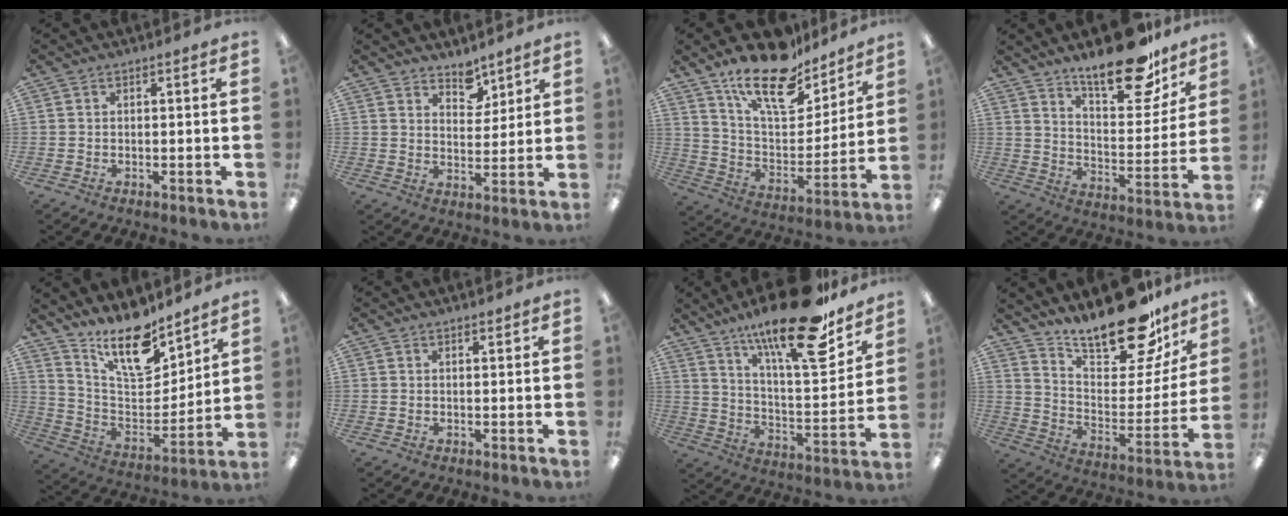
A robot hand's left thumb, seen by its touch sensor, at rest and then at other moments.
{"total": 6.0, "force": [5.1, 2.9, 1.1], "torque": [0.003, -0.038, 0.091]}
{"total": 19.9, "force": [15.5, 7.7, 9.9], "torque": [-0.174, -0.098, 0.271]}
{"total": 20.1, "force": [15.6, 7.3, 10.5], "torque": [-0.146, -0.101, 0.260]}
{"total": 17.5, "force": [13.8, 6.4, 8.7], "torque": [-0.154, -0.094, 0.242]}
{"total": 0.8, "force": [0.8, 0.2, 0.2], "torque": [-0.005, -0.001, 0.015]}
{"total": 24.0, "force": [16.9, 6.4, 15.7], "torque": [-0.240, -0.109, 0.272]}
{"total": 22.1, "force": [18.5, 7.0, 9.8], "torque": [-0.158, -0.128, 0.315]}